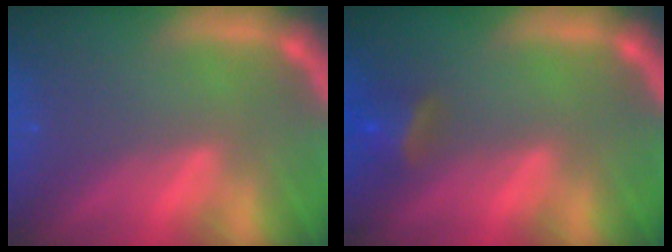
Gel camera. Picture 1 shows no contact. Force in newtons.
{"total": 2.9}